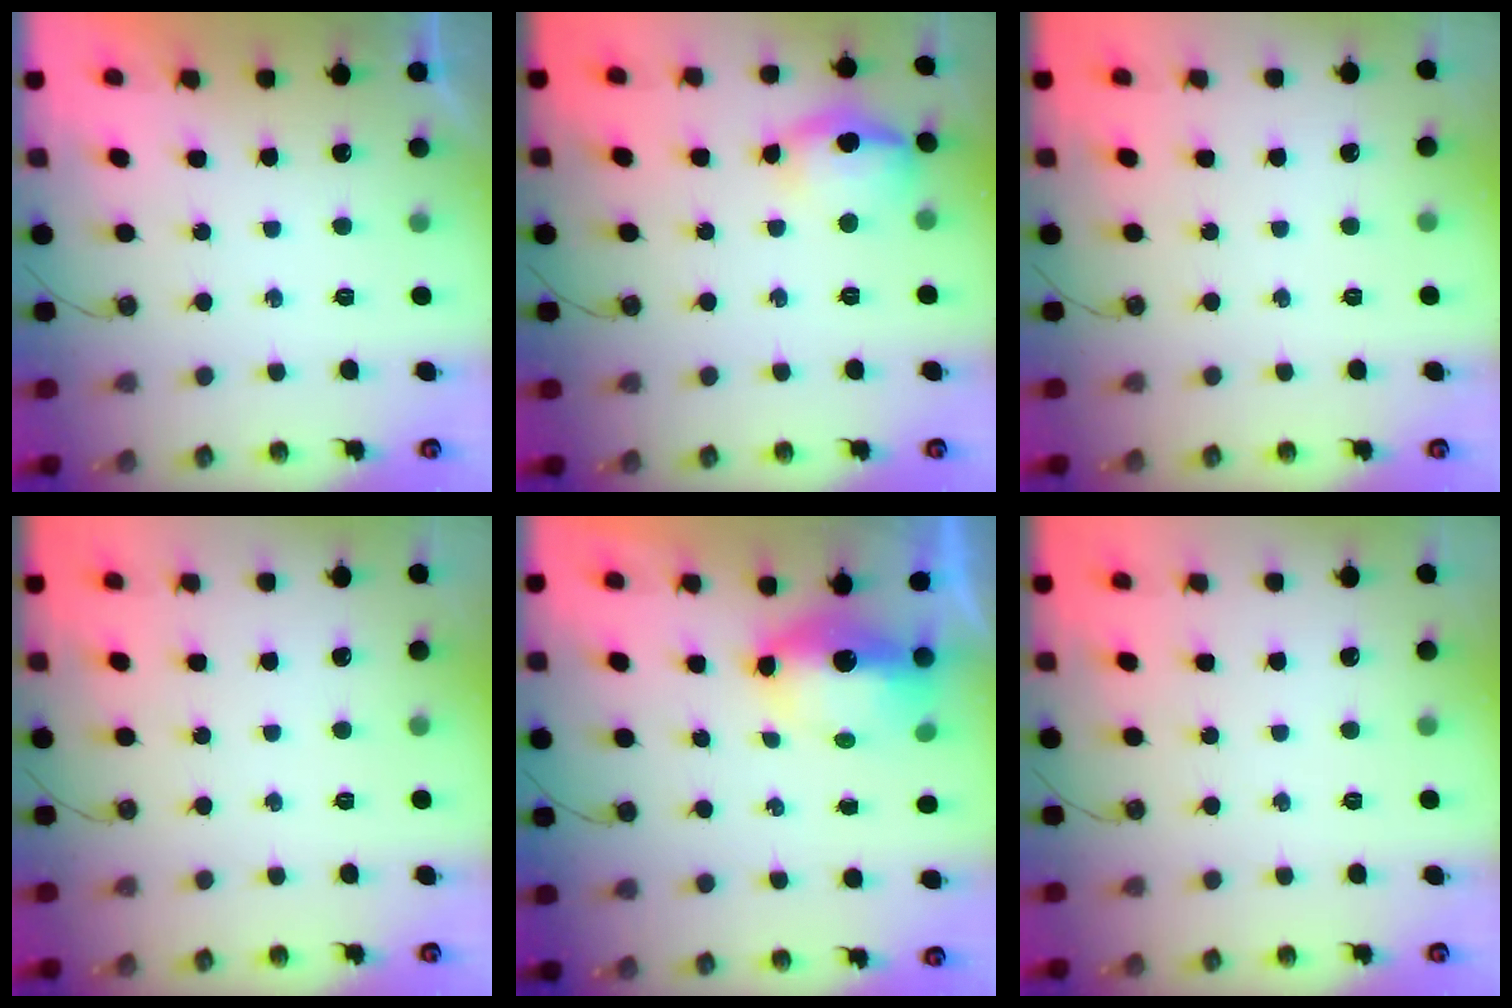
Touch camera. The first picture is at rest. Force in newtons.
{"total": 18.4, "press": 13.5, "slide": 12.5}
{"total": 0.0}
{"total": 0.0}
{"total": 7.8, "press": 7.7, "slide": 1.4}
{"total": 0.0}